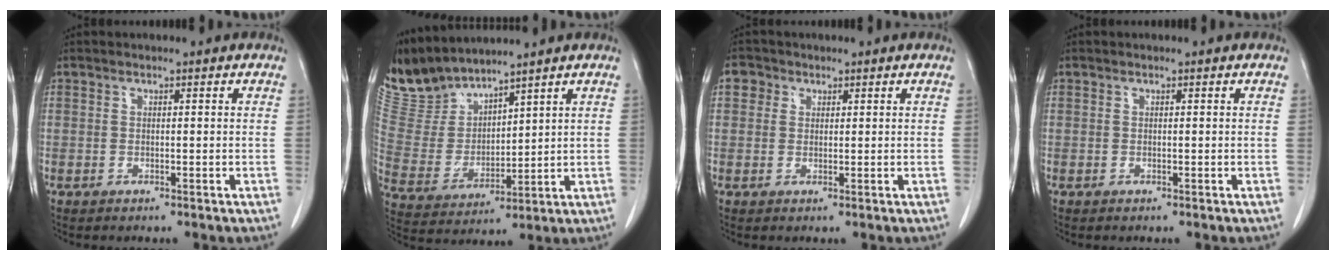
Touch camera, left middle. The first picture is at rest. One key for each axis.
{"total": 8.9, "fx": 8.8, "fy": 0.9, "fz": 0.9, "tx": -0.044, "ty": 0.006, "tz": 0.205}
{"total": 2.3, "fx": 0.9, "fy": 2.1, "fz": 0.5, "tx": -0.004, "ty": 0.006, "tz": 0.009}
{"total": 0.0}